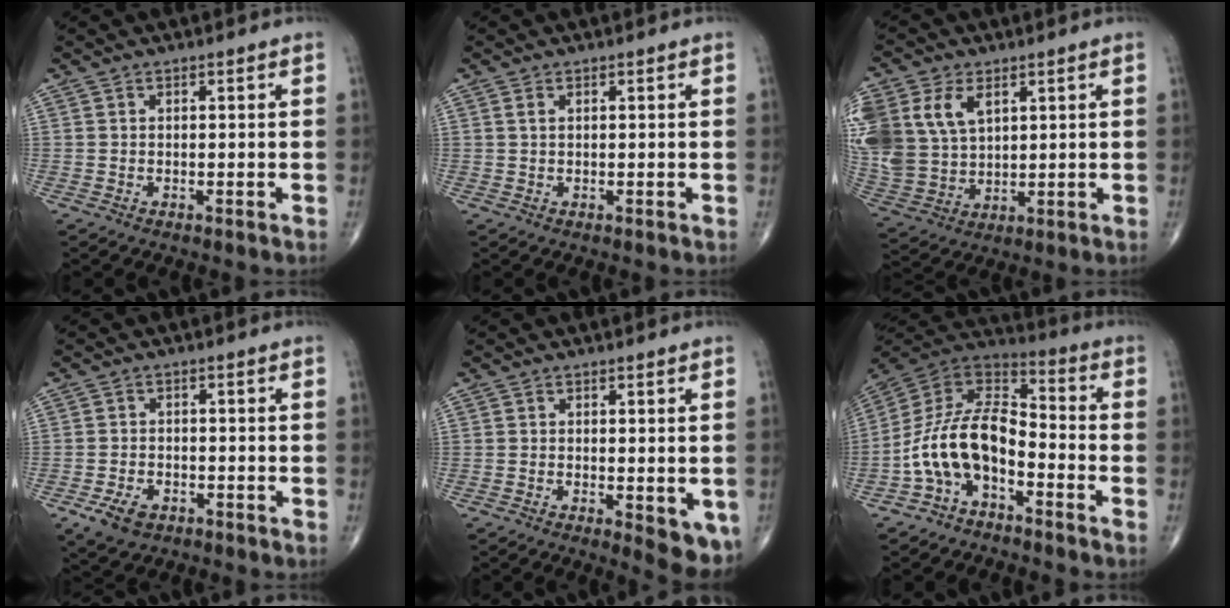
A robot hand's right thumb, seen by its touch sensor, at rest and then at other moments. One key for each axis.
{"total": 0.9, "fx": 0.4, "fy": 0.4, "fz": 0.7, "tx": -0.017, "ty": 0.007, "tz": 0.009}
{"total": 18.5, "fx": 6.6, "fy": 12.9, "fz": 11.5, "tx": -0.273, "ty": 0.006, "tz": 0.142}
{"total": 5.2, "fx": -2.7, "fy": 3.4, "fz": 2.9, "tx": -0.053, "ty": 0.007, "tz": -0.043}
{"total": 6.8, "fx": -1.8, "fy": 2.6, "fz": 6.0, "tx": -0.067, "ty": -0.014, "tz": -0.019}
{"total": 13.6, "fx": -5.6, "fy": 7.4, "fz": 10.0, "tx": -0.179, "ty": 0.076, "tz": -0.117}